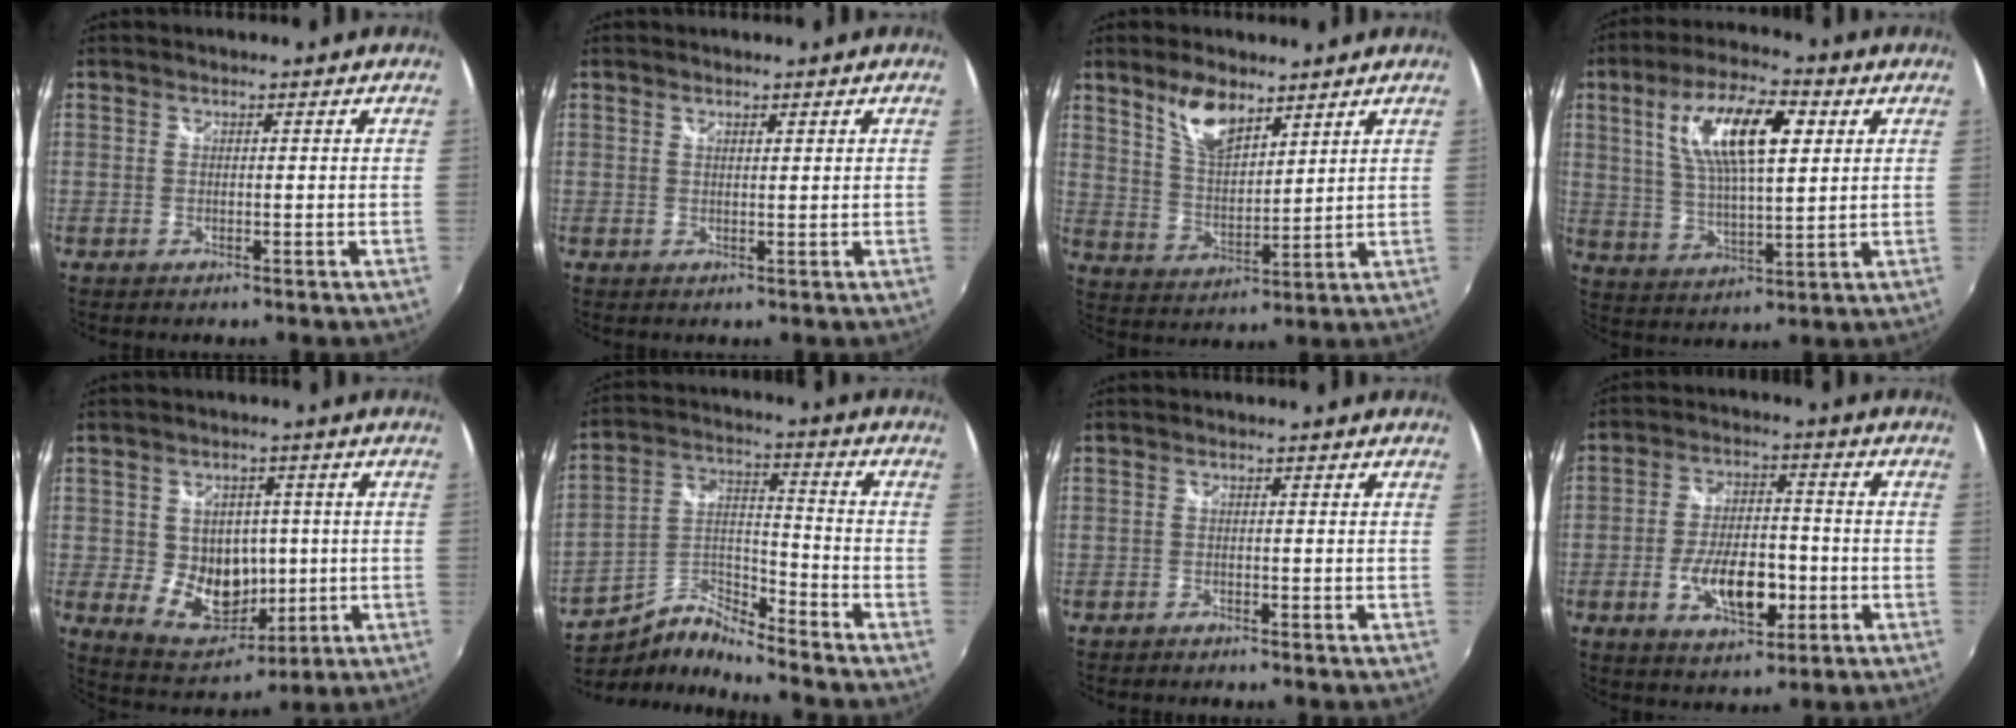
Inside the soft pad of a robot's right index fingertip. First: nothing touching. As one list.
[{"total": 0.9, "force": [0.7, 0.3, 0.5], "torque": [-0.006, 0.001, 0.011]}, {"total": 8.8, "force": [5.9, 3.7, 5.3], "torque": [-0.094, 0.005, 0.117]}, {"total": 14.7, "force": [4.9, 5.2, 12.8], "torque": [-0.237, 0.016, 0.089]}, {"total": 10.6, "force": [-0.6, 8.9, 5.8], "torque": [-0.116, 0.001, 0.012]}, {"total": 8.5, "force": [-7.2, 2.5, 3.8], "torque": [-0.086, 0.022, -0.150]}, {"total": 1.1, "force": [-1.0, 0.3, 0.1], "torque": [-0.008, -0.003, -0.021]}, {"total": 11.6, "force": [-3.6, 5.8, 9.4], "torque": [-0.178, 0.004, -0.053]}]